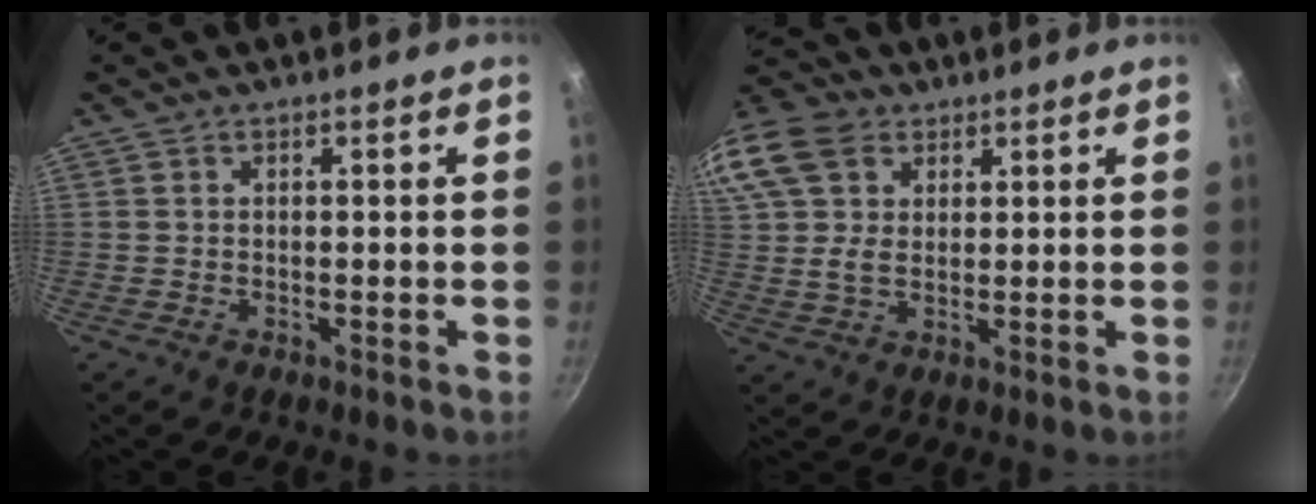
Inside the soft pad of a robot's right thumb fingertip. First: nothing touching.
{"total": 18.9, "force": [8.0, 13.6, 10.4], "torque": [-0.244, 0.030, 0.147]}